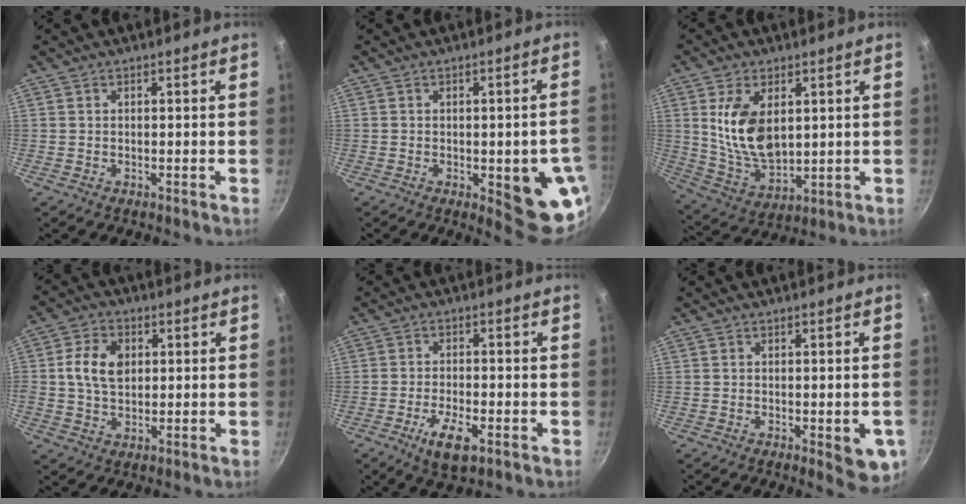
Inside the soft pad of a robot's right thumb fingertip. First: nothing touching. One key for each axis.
{"total": 12.5, "fx": -2.9, "fy": 4.3, "fz": 11.4, "tx": -0.095, "ty": 0.003, "tz": -0.030}
{"total": 13.1, "fx": 3.0, "fy": 7.6, "fz": 10.2, "tx": -0.177, "ty": -0.028, "tz": 0.071}
{"total": 8.1, "fx": 1.4, "fy": 5.7, "fz": 5.6, "tx": -0.092, "ty": 0.006, "tz": 0.019}
{"total": 7.0, "fx": -3.2, "fy": 2.6, "fz": 5.7, "tx": -0.103, "ty": 0.006, "tz": -0.053}
{"total": 6.6, "fx": -1.7, "fy": 2.4, "fz": 5.9, "tx": -0.051, "ty": -0.004, "tz": -0.018}